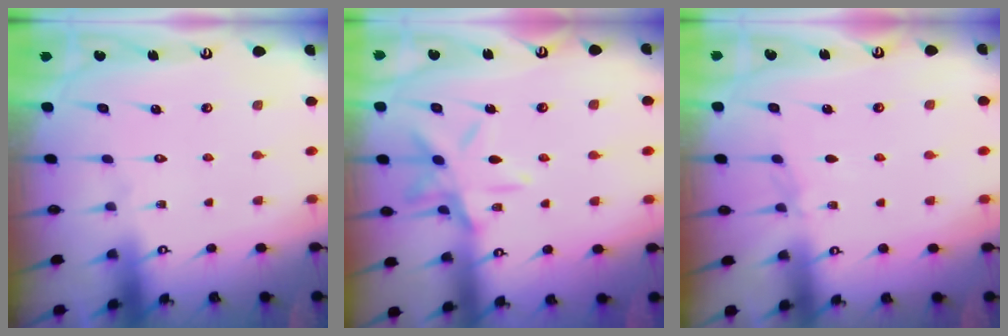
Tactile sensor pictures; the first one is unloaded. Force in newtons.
{"total": 12.3, "press": 12.2, "slide": 0.9}
{"total": 3.0, "press": 3.0, "slide": 0.5}